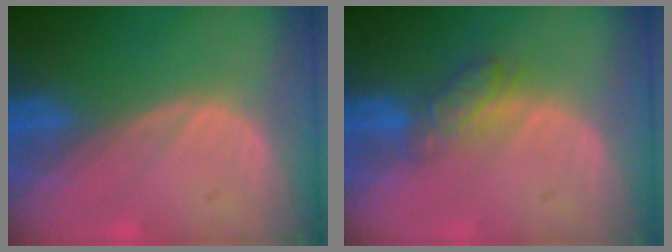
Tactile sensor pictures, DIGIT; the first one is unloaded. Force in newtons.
{"total": 4.1, "press": 4.1, "slide": 0.4}